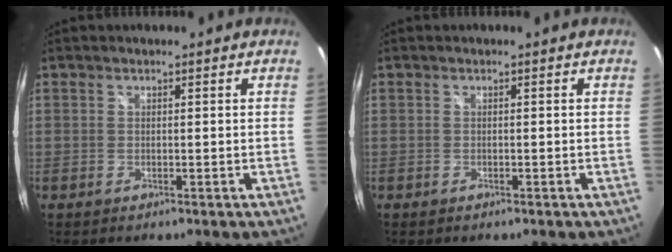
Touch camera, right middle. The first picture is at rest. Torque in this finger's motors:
{"motor_torque": [-0.18, -0.01, -0.02, 0.00]}